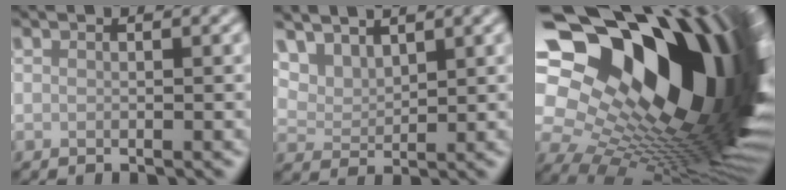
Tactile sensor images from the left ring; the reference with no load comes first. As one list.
[{"total": 3.1, "force": [2.6, 1.2, 1.2], "torque": [-0.028, -0.007, 0.057]}, {"total": 22.7, "force": [5.1, 11.9, 18.6], "torque": [-0.303, -0.036, 0.108]}]